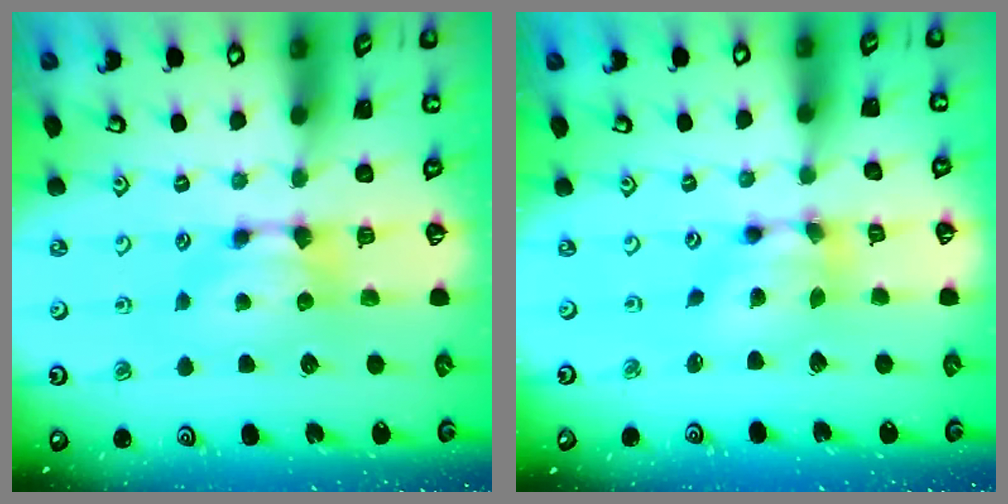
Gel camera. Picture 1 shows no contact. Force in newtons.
{"total": 5.3, "press": 5.0, "slide": 1.9}